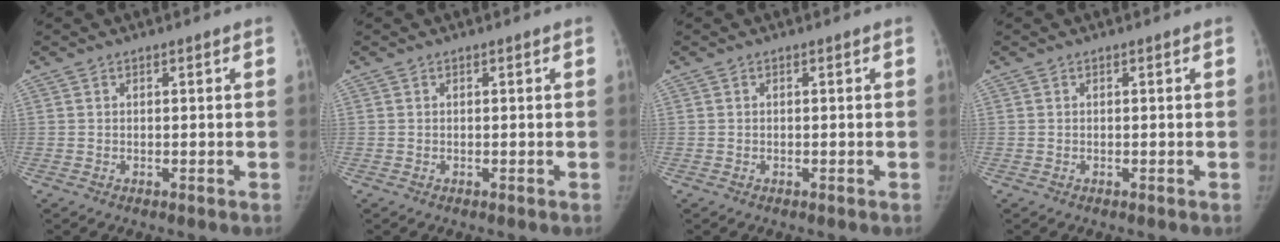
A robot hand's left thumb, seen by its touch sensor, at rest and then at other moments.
{"total": 0.0}
{"total": 0.0}
{"total": 0.0}